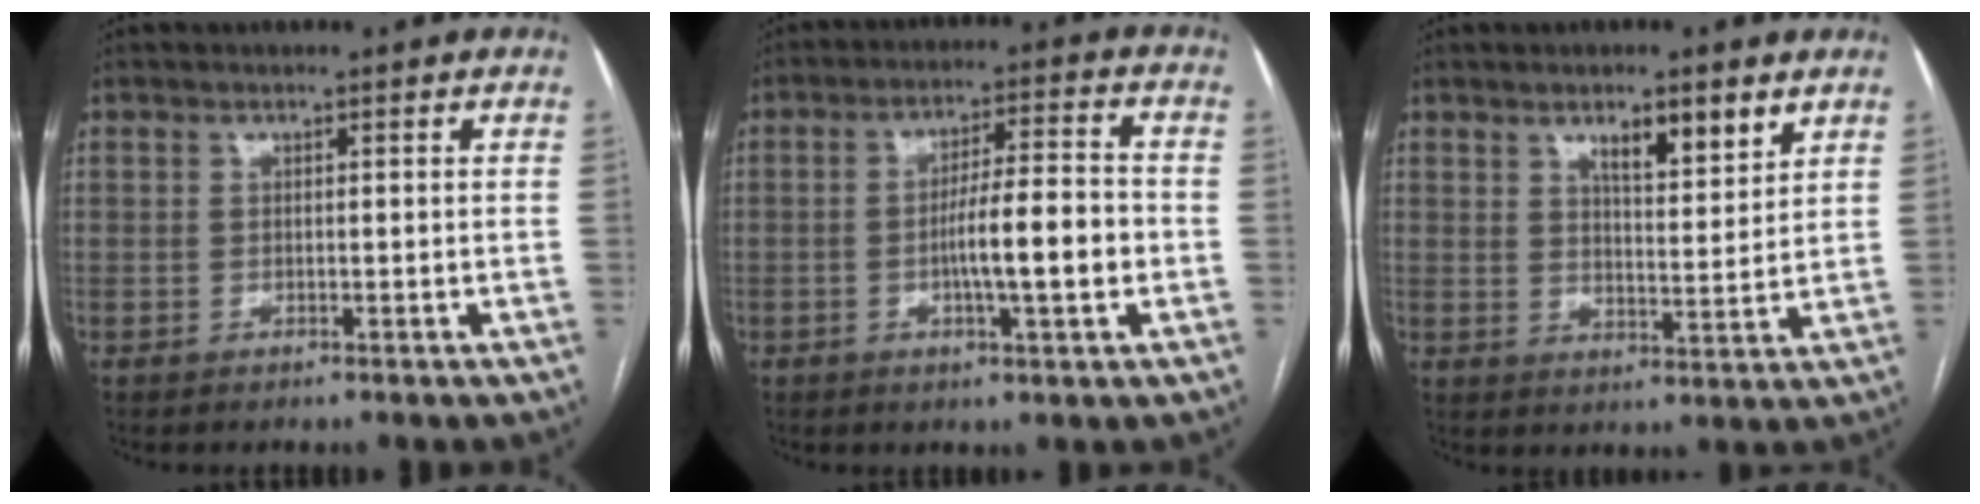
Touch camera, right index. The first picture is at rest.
{"total": 8.9, "force": [-1.6, 1.1, 8.7], "torque": [-0.140, 0.012, -0.026]}
{"total": 6.5, "force": [4.2, 1.5, 4.7], "torque": [-0.077, -0.005, 0.065]}